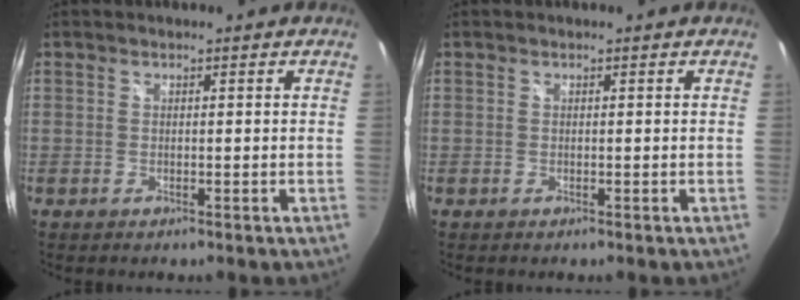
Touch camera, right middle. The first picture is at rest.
{"total": 0.0}